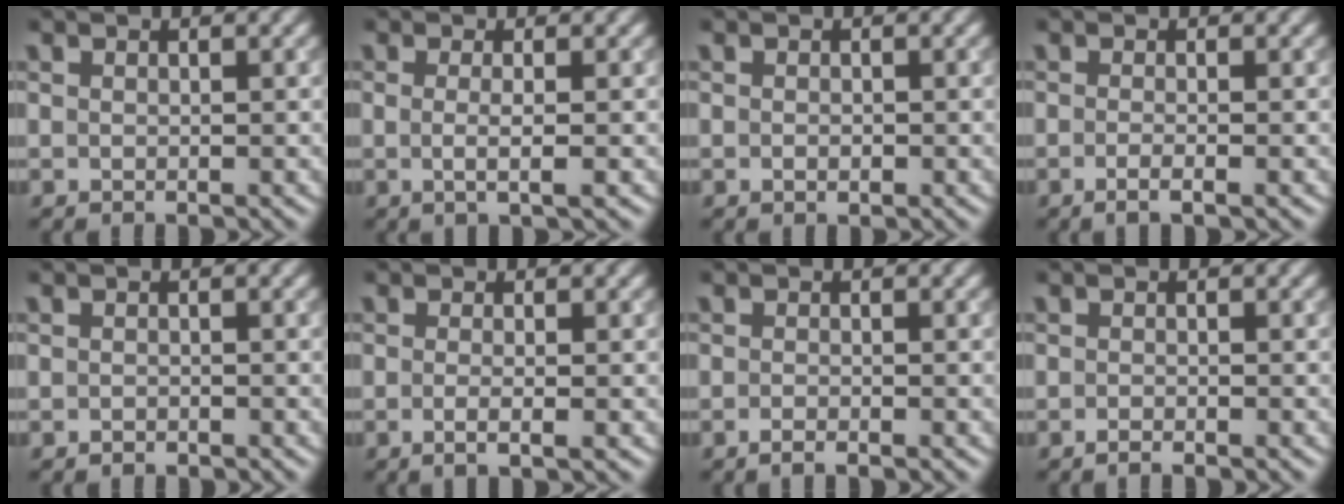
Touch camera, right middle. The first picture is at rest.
{"total": 2.2, "force": [-0.1, 0.6, 2.1], "torque": [-0.035, -0.006, -0.008]}
{"total": 0.7, "force": [-0.2, 0.4, 0.5], "torque": [-0.008, -0.001, -0.002]}
{"total": 1.9, "force": [-0.6, 0.6, 1.7], "torque": [-0.019, -0.005, -0.015]}
{"total": 0.5, "force": [-0.5, 0.2, 0.1], "torque": [-0.001, -0.001, -0.008]}
{"total": 2.1, "force": [-0.3, 0.7, 1.9], "torque": [-0.025, -0.005, -0.013]}
{"total": 1.2, "force": [-0.7, 0.3, 0.9], "torque": [-0.011, -0.003, -0.017]}
{"total": 1.0, "force": [-0.7, 0.2, 0.6], "torque": [-0.008, -0.002, -0.015]}